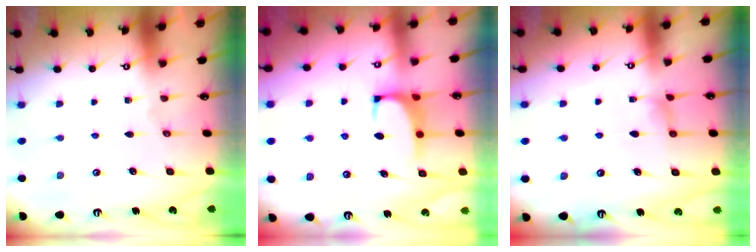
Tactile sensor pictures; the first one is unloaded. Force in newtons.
{"total": 0.7, "press": 0.4, "slide": 0.6}
{"total": 2.2, "press": 2.2, "slide": 0.4}